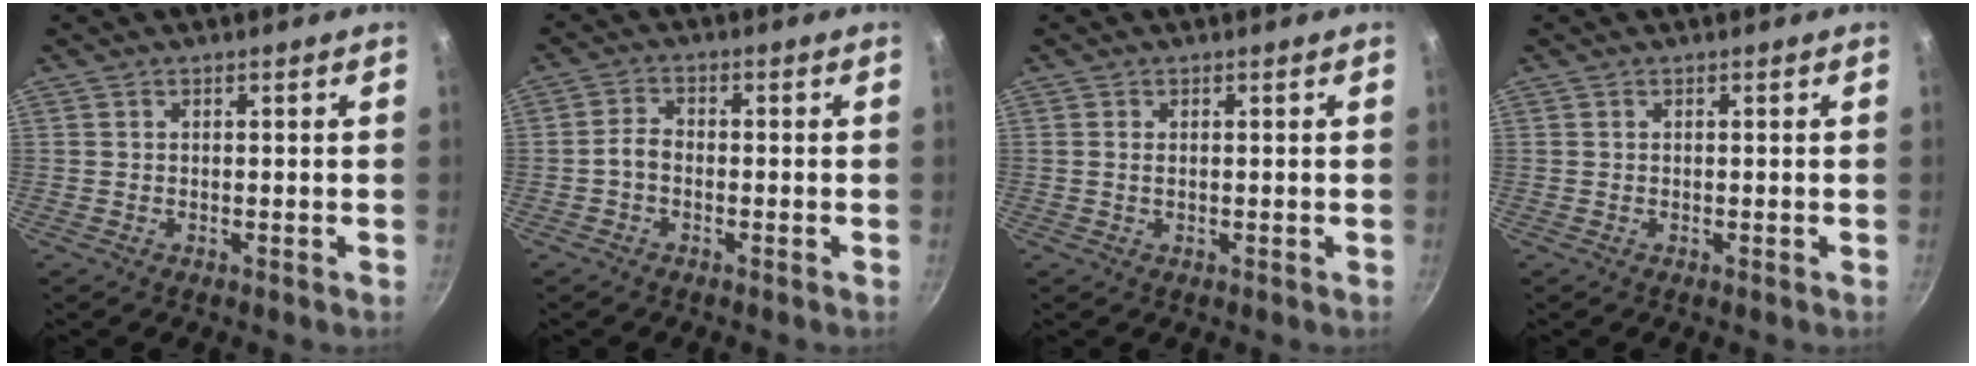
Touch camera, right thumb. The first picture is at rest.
{"total": 3.1, "force": [-0.9, 2.0, 2.1], "torque": [-0.037, 0.015, -0.024]}
{"total": 0.7, "force": [0.2, 0.4, 0.6], "torque": [-0.014, 0.001, 0.006]}
{"total": 0.0}